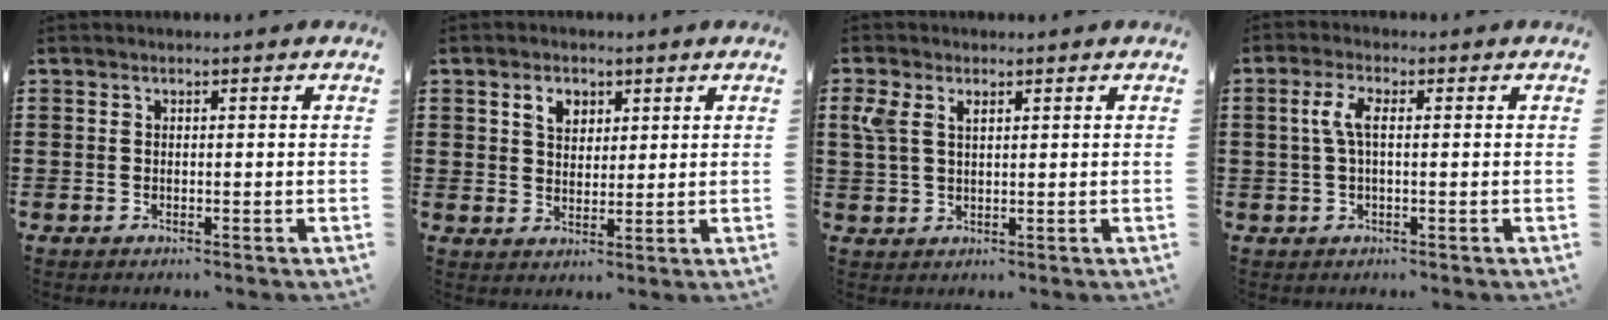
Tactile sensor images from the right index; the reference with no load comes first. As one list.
[{"total": 3.5, "force": [1.7, 2.5, 1.7], "torque": [-0.036, 0.008, 0.027]}, {"total": 3.0, "force": [1.4, 1.8, 2.0], "torque": [-0.045, 0.007, 0.025]}, {"total": 3.9, "force": [0.2, 1.5, 3.6], "torque": [-0.085, 0.002, -0.004]}]